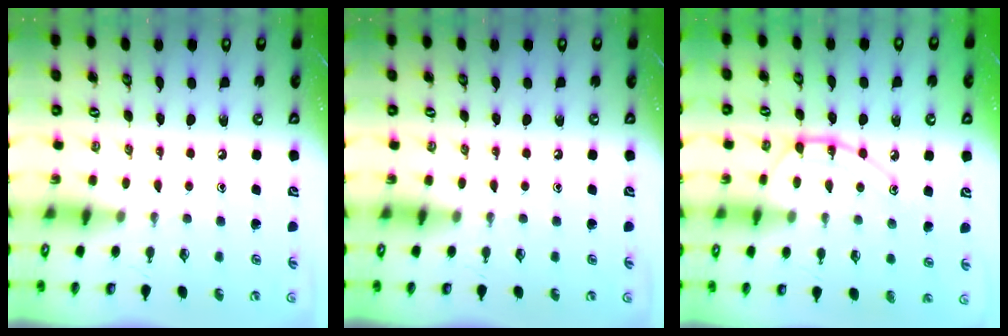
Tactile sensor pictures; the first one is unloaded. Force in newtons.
{"total": 0.0}
{"total": 9.9, "press": 9.9, "slide": 0.2}